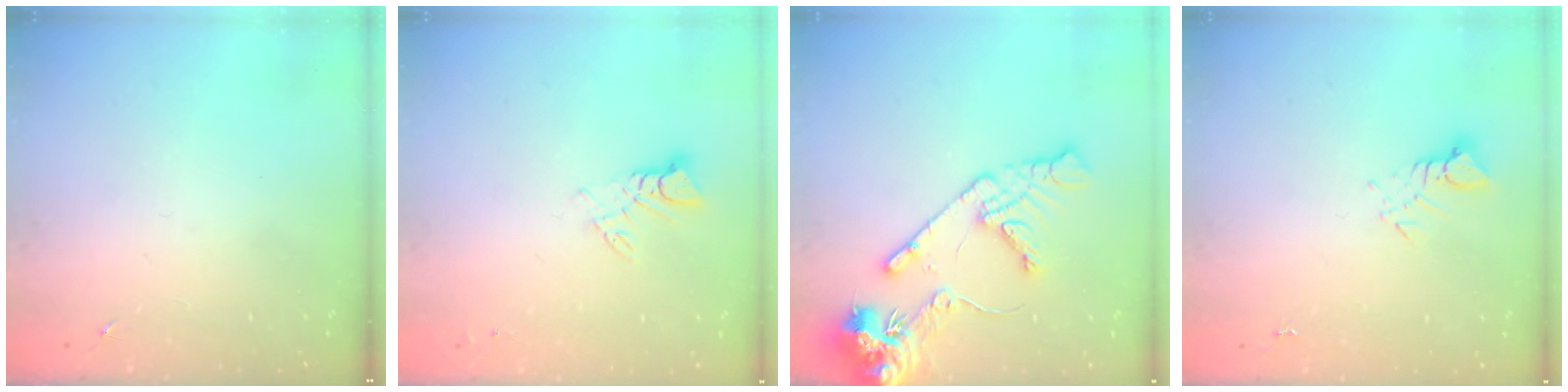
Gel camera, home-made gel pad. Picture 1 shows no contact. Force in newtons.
{"total": 5.0, "press": 5.0, "slide": 0.3}
{"total": 15.4, "press": 15.2, "slide": 2.2}
{"total": 3.1, "press": 3.1, "slide": 0.2}